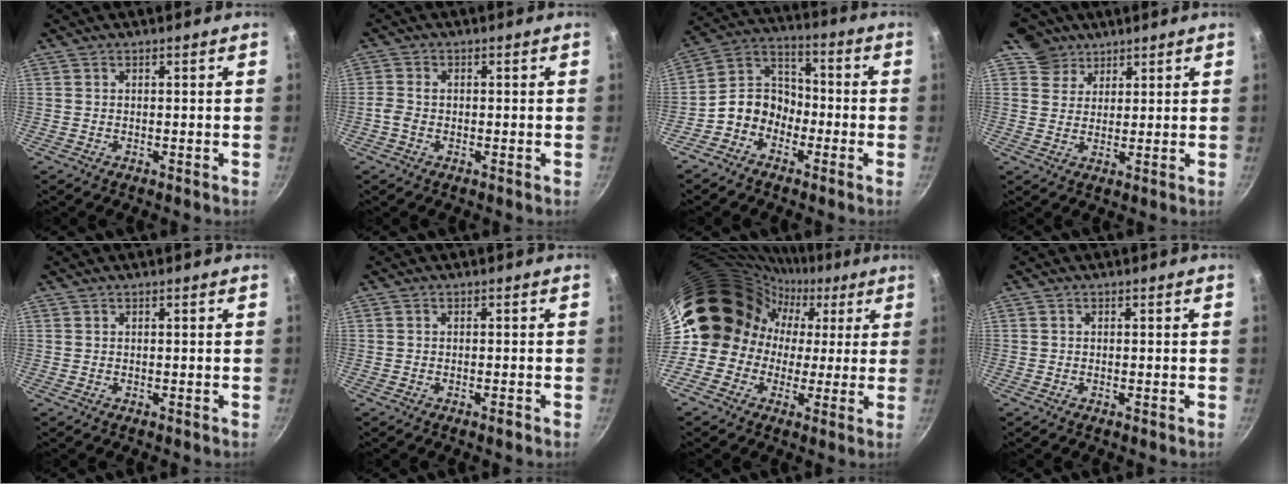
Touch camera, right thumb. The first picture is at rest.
{"total": 2.4, "force": [-0.6, 1.7, 1.5], "torque": [-0.039, 0.007, -0.019]}
{"total": 9.4, "force": [-3.9, 7.4, 4.2], "torque": [-0.040, 0.054, -0.097]}
{"total": 5.6, "force": [3.7, 4.2, 0.2], "torque": [0.035, -0.005, 0.058]}
{"total": 0.0}
{"total": 1.3, "force": [-0.8, 0.3, 0.9], "torque": [-0.023, 0.007, -0.015]}
{"total": 16.4, "force": [2.9, 15.0, 6.0], "torque": [-0.053, 0.049, 0.034]}
{"total": 0.6, "force": [-0.2, 0.2, 0.5], "torque": [-0.010, 0.002, -0.005]}